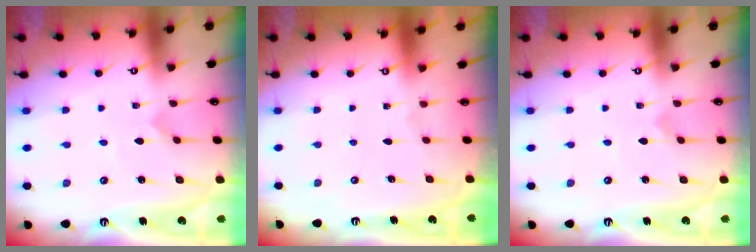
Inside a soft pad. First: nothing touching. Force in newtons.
{"total": 0.0}
{"total": 0.0}